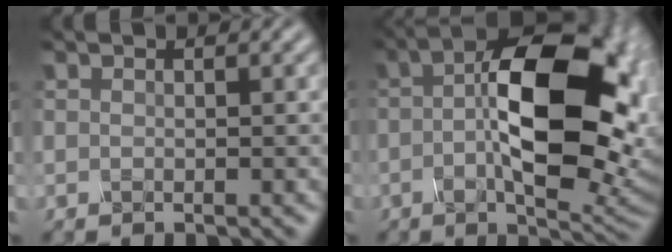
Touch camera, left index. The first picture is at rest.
{"total": 14.7, "force": [-0.1, 6.6, 13.2], "torque": [-0.199, 0.013, -0.010]}